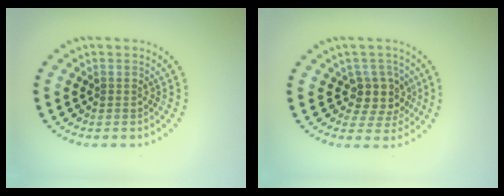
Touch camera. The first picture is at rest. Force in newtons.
{"total": 3.4, "press": 2.8, "slide": 2.0}